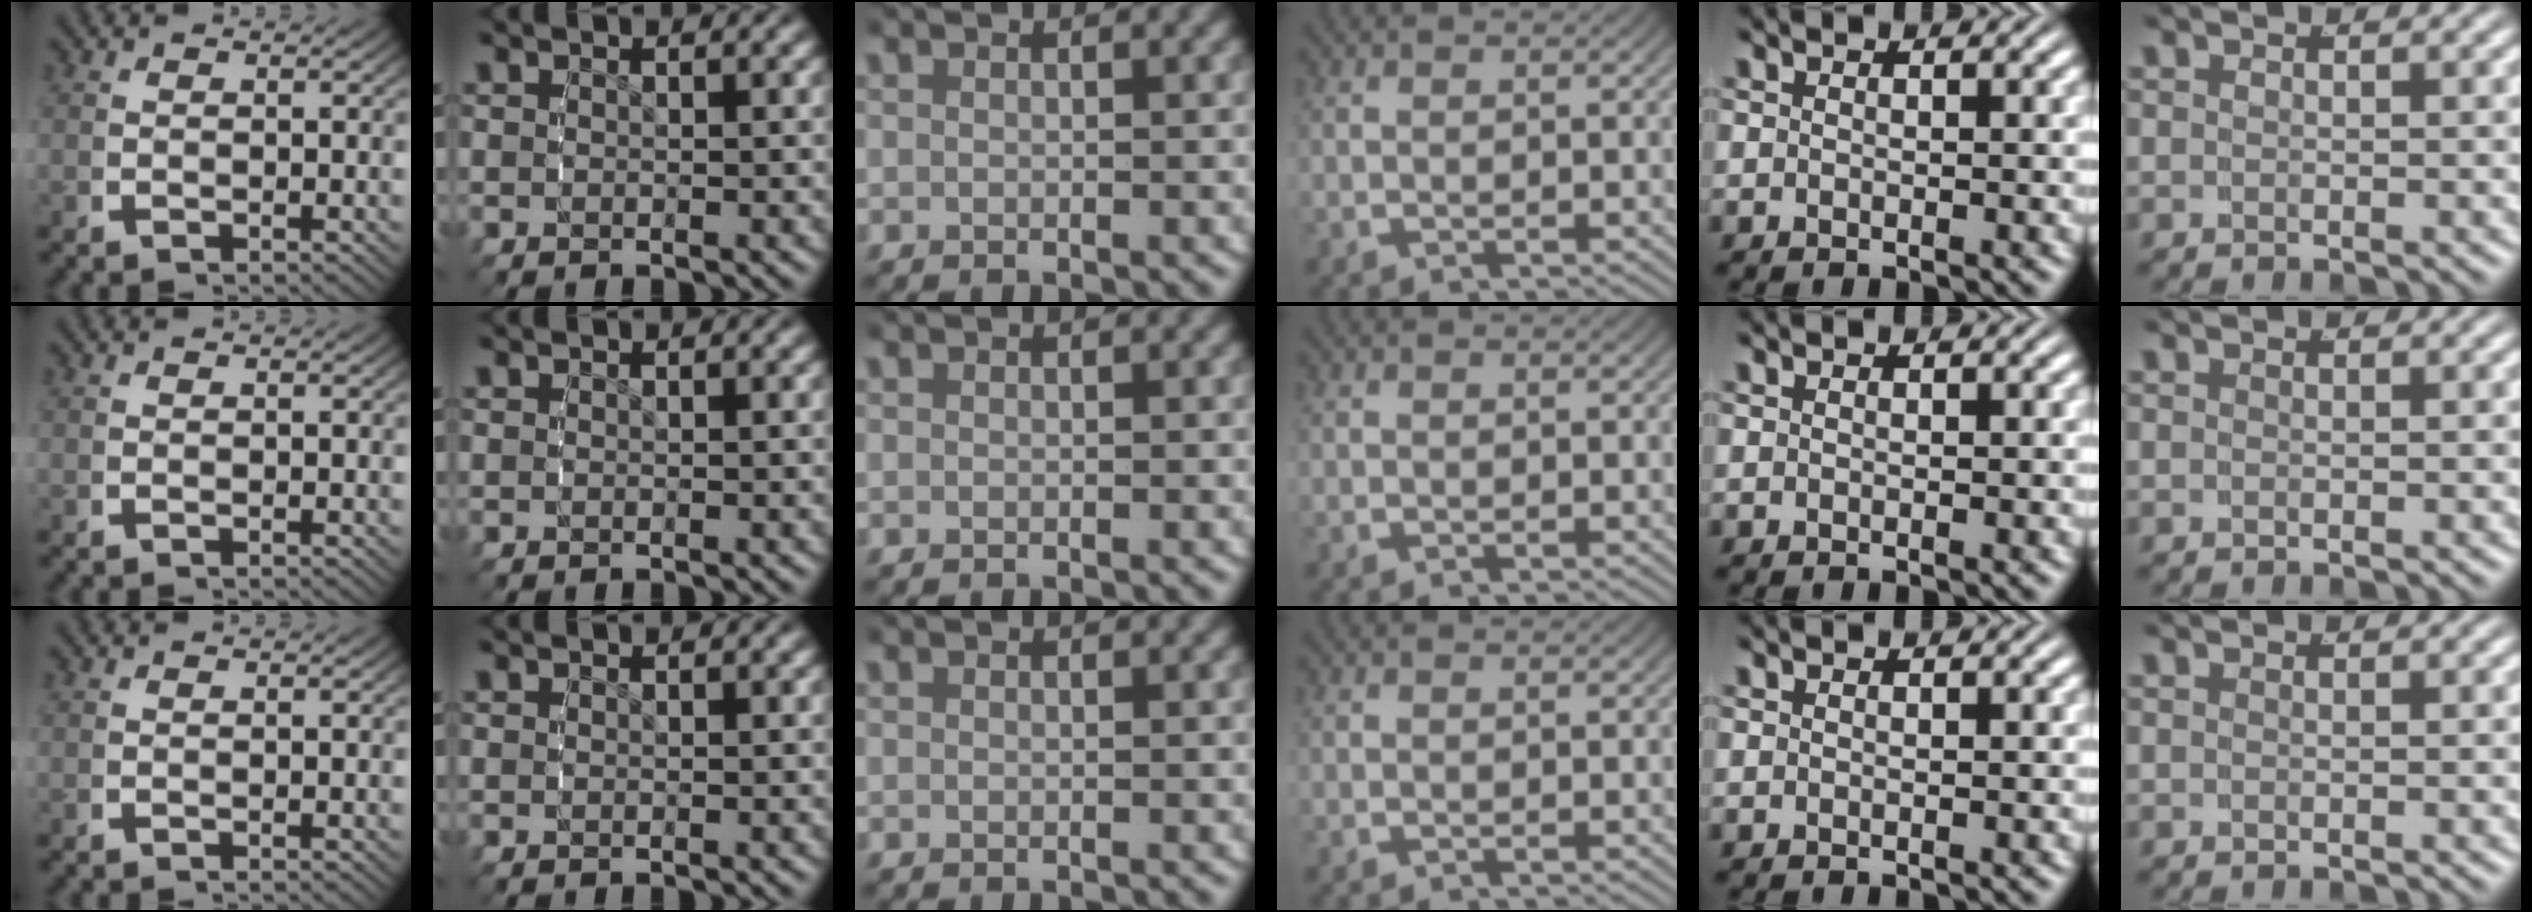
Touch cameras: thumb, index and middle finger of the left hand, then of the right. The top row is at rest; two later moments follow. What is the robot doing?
{"motion": "reach", "object": "ribbon"}